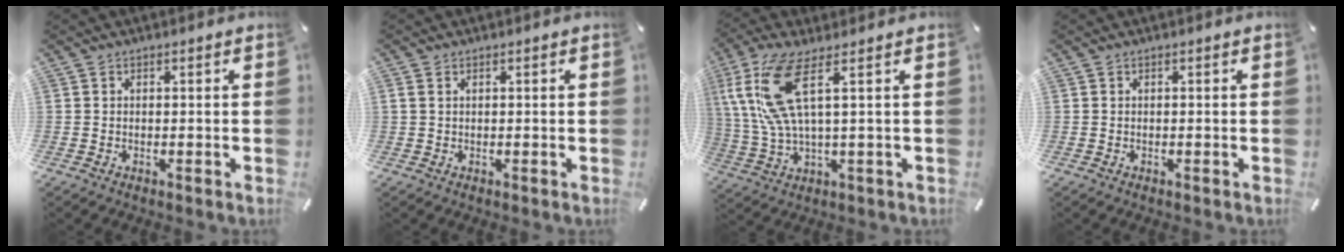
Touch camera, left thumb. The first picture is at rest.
{"total": 0.8, "force": [0.4, 0.5, 0.6], "torque": [-0.012, 0.004, 0.006]}
{"total": 13.1, "force": [4.1, 3.9, 11.9], "torque": [-0.267, -0.012, 0.070]}
{"total": 0.0}